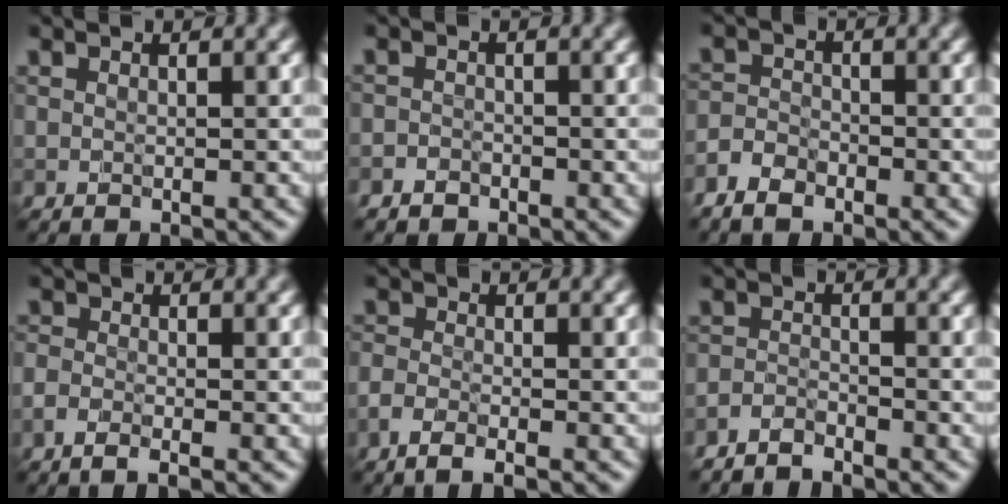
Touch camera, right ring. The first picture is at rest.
{"total": 0.9, "force": [-0.8, 0.5, -0.1], "torque": [0.008, 0.002, -0.016]}
{"total": 2.5, "force": [-1.9, 1.2, 0.9], "torque": [-0.014, 0.000, -0.047]}
{"total": 1.3, "force": [-1.0, 0.3, 0.8], "torque": [-0.016, 0.000, -0.025]}
{"total": 1.9, "force": [-1.4, 0.5, 1.2], "torque": [-0.024, 0.000, -0.035]}
{"total": 1.7, "force": [-1.7, 0.1, 0.1], "torque": [0.000, 0.002, -0.039]}